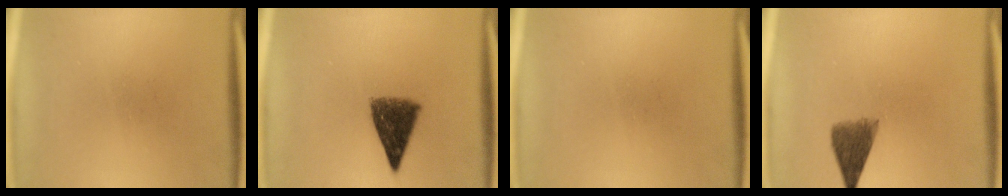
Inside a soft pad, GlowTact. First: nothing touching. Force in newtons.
{"total": 7.9}
{"total": 0.0}
{"total": 5.1}